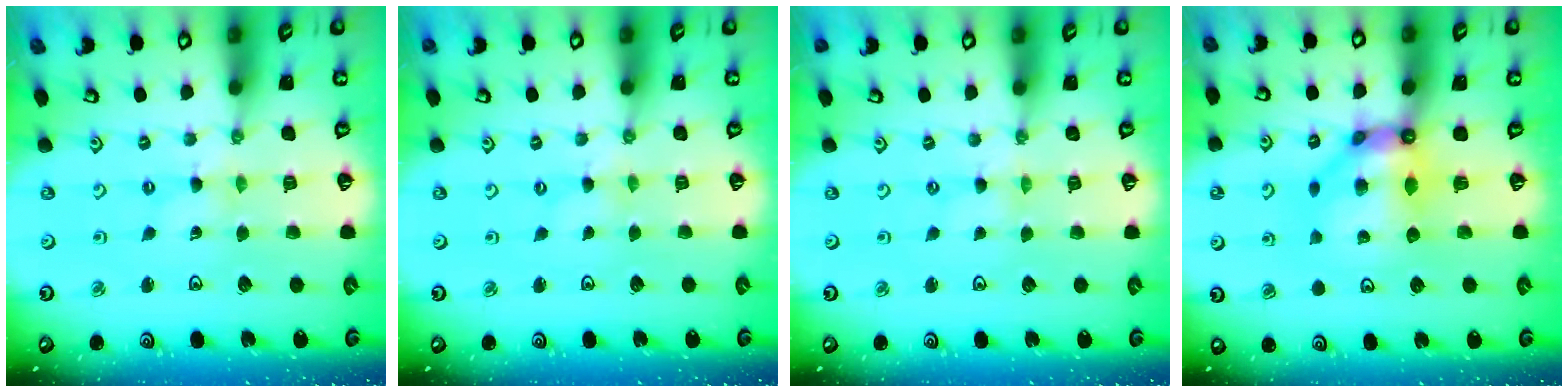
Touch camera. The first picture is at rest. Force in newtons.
{"total": 0.0}
{"total": 0.0}
{"total": 9.0, "press": 8.9, "slide": 1.0}